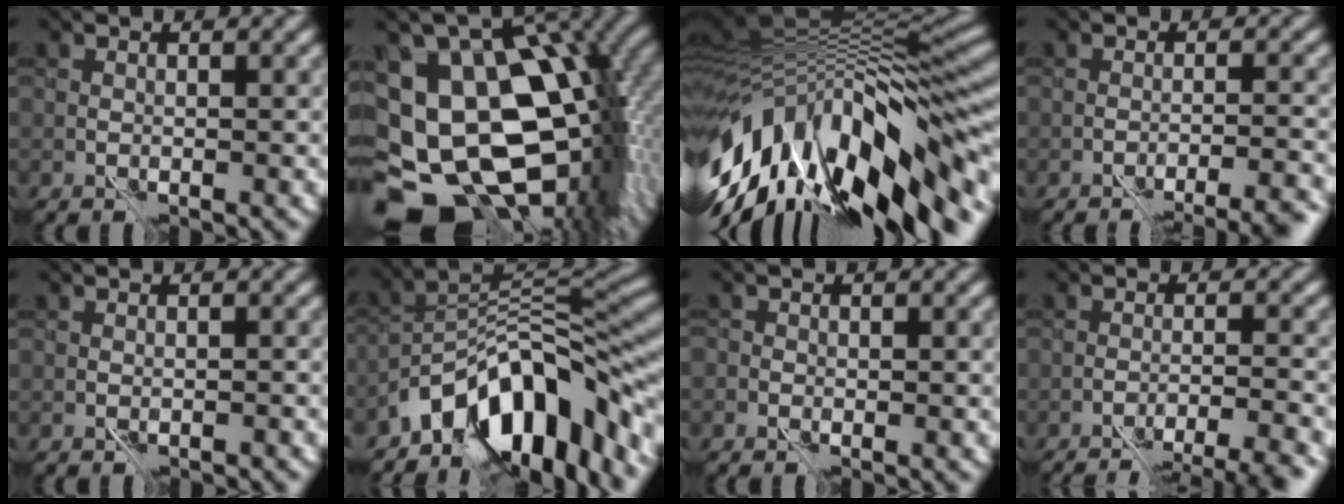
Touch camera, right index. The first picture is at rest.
{"total": 19.3, "force": [-2.9, 13.0, 13.9], "torque": [-0.226, -0.039, -0.009]}
{"total": 15.7, "force": [-5.9, 6.5, 13.1], "torque": [-0.226, -0.007, -0.102]}
{"total": 6.2, "force": [-5.6, 0.7, 2.5], "torque": [-0.029, 0.005, -0.061]}
{"total": 1.0, "force": [-0.8, 0.3, 0.5], "torque": [-0.005, -0.002, -0.011]}
{"total": 12.0, "force": [-7.6, 4.6, 8.0], "torque": [-0.112, 0.013, -0.147]}
{"total": 1.1, "force": [-0.5, 0.9, 0.3], "torque": [-0.001, -0.005, -0.011]}
{"total": 8.7, "force": [-8.0, 1.2, 3.3], "torque": [-0.035, 0.002, -0.095]}